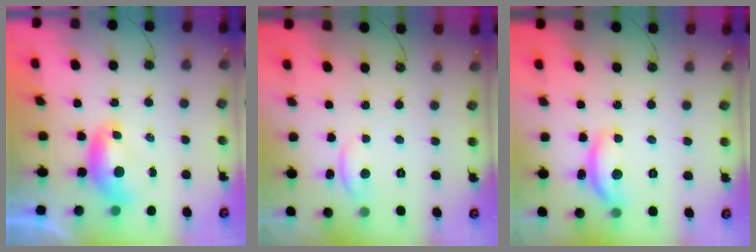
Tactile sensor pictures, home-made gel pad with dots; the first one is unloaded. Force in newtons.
{"total": 0.6, "press": 0.1, "slide": 0.6}
{"total": 6.9, "press": 6.8, "slide": 0.7}